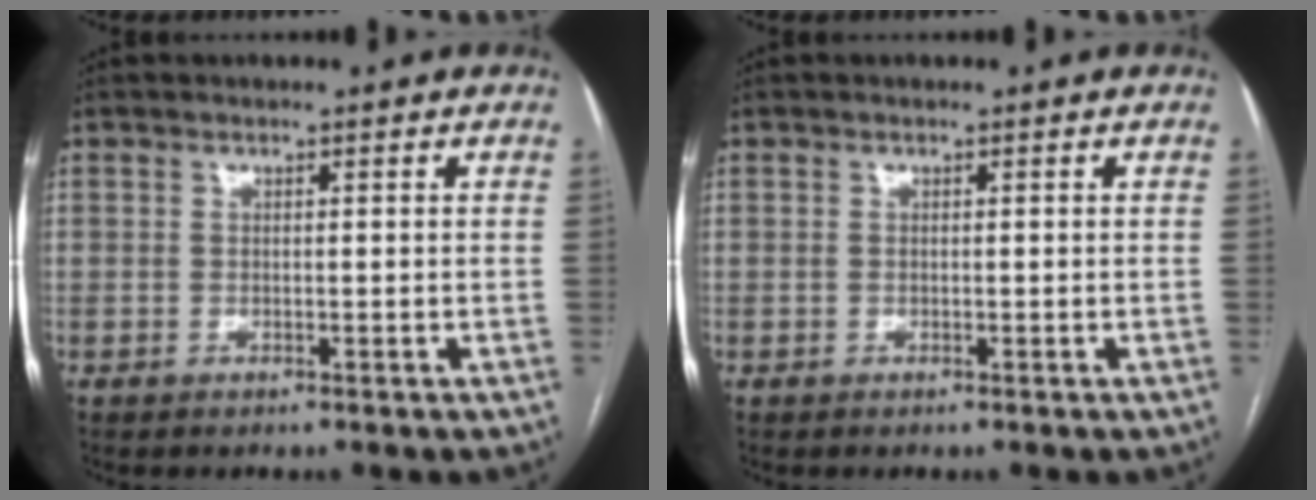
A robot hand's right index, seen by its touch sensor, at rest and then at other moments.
{"total": 0.0}